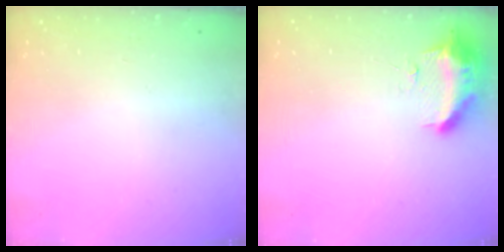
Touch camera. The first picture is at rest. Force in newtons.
{"total": 10.0, "press": 10.0, "slide": 0.4}